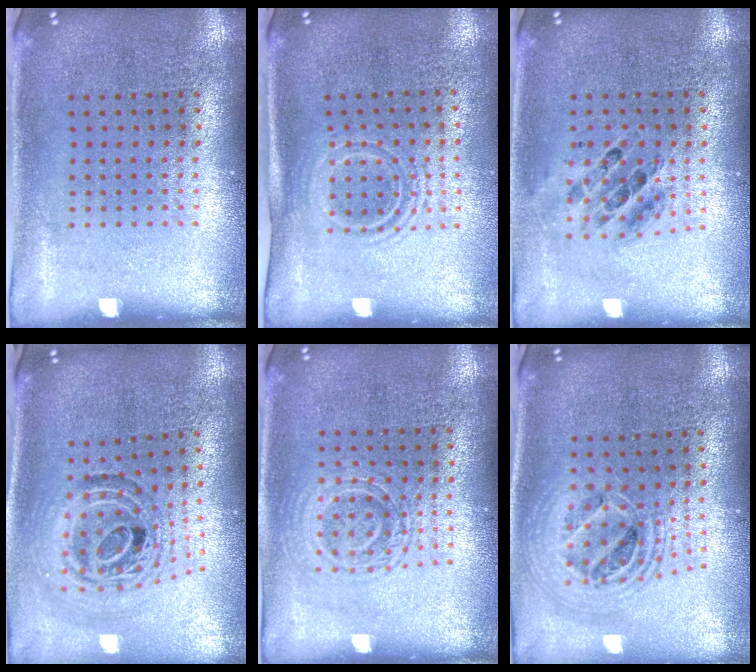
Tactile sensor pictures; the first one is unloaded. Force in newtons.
{"total": 1.5, "press": 1.1, "slide": 1.0}
{"total": 0.7, "press": 0.7, "slide": 0.1}
{"total": 1.5, "press": 1.2, "slide": 0.8}
{"total": 1.4, "press": 1.3, "slide": 0.3}
{"total": 2.1, "press": 1.6, "slide": 1.4}